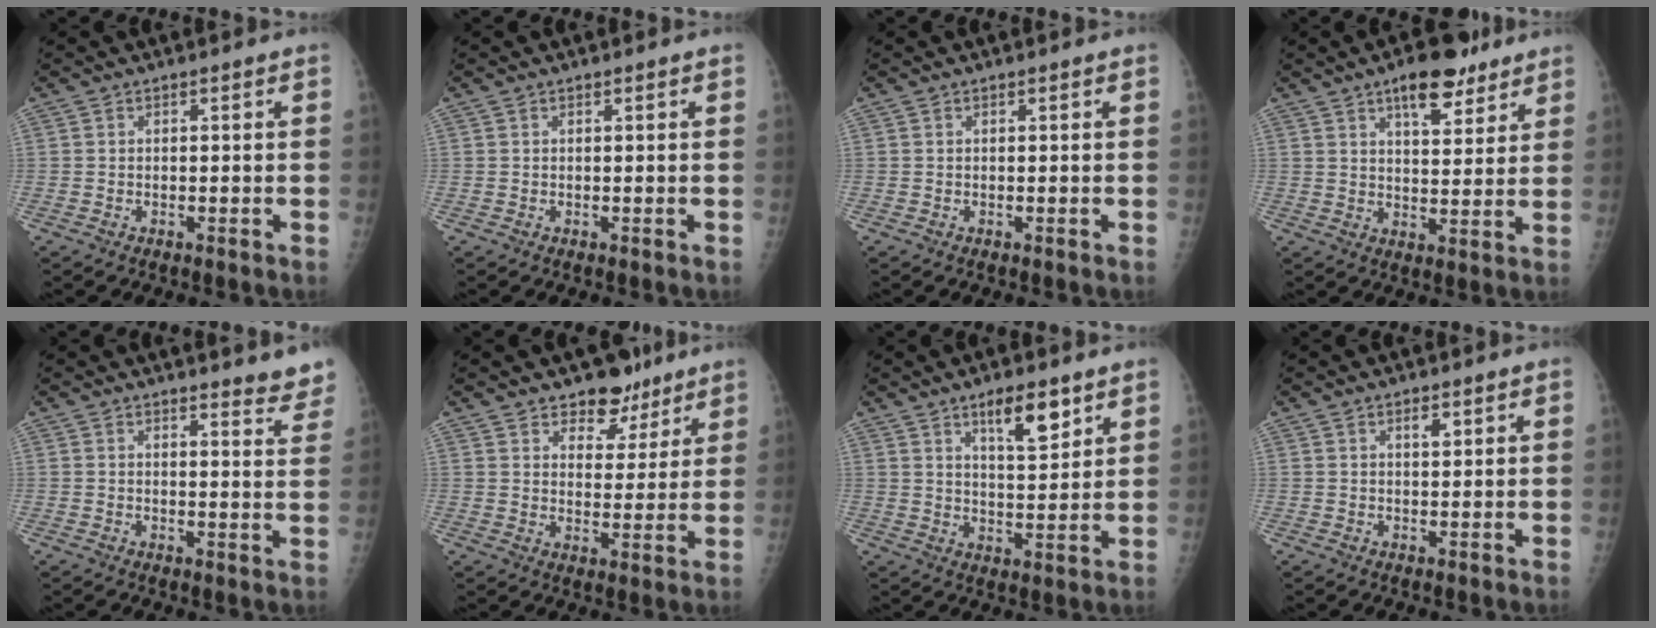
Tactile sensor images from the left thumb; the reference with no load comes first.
{"total": 0.0}
{"total": 0.0}
{"total": 10.4, "force": [6.6, 4.4, 6.7], "torque": [-0.075, -0.031, 0.098]}
{"total": 6.3, "force": [5.9, 0.9, 1.9], "torque": [-0.002, -0.042, 0.051]}
{"total": 8.2, "force": [6.2, 4.8, 2.7], "torque": [0.000, -0.034, 0.095]}
{"total": 8.5, "force": [5.1, 2.7, 6.2], "torque": [-0.085, -0.035, 0.086]}
{"total": 2.0, "force": [1.1, 0.8, 1.4], "torque": [-0.018, -0.006, 0.018]}